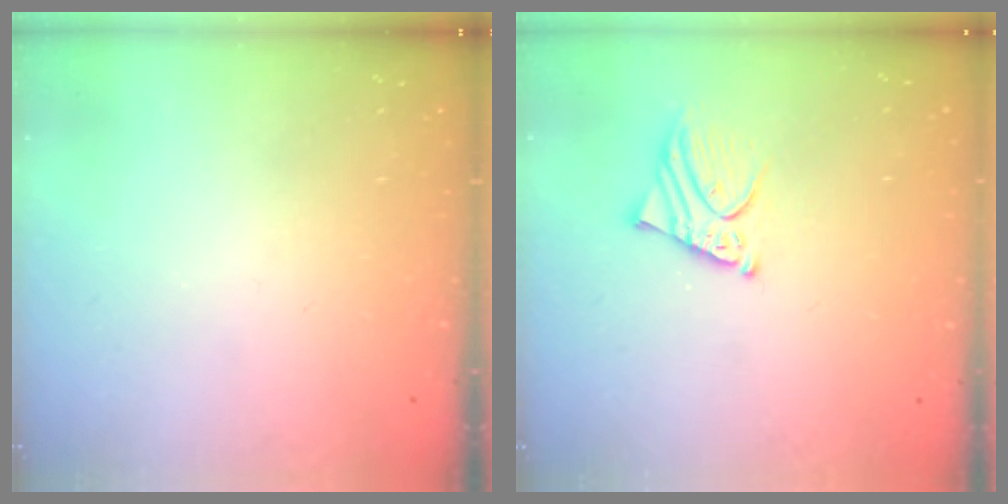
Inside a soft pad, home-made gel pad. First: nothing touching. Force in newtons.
{"total": 4.5, "press": 4.5, "slide": 0.6}